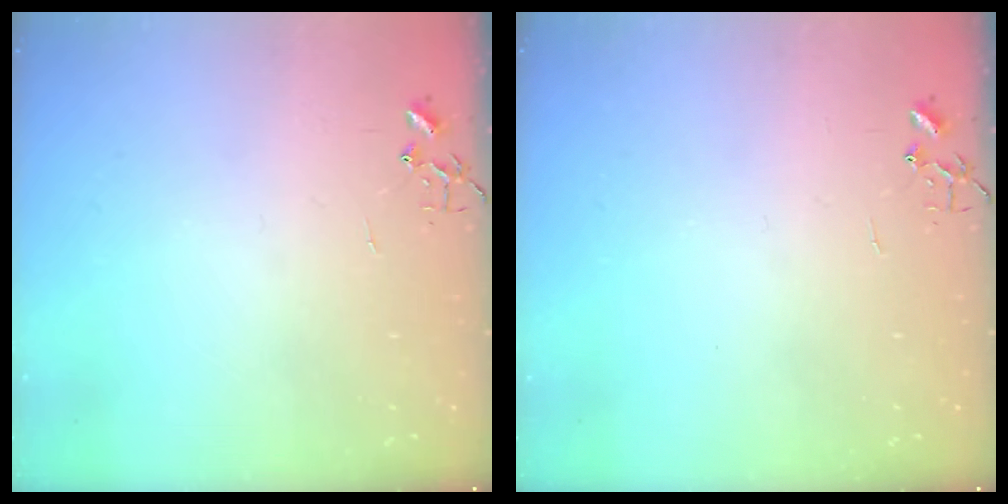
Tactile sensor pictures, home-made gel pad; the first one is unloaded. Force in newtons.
{"total": 0.0}